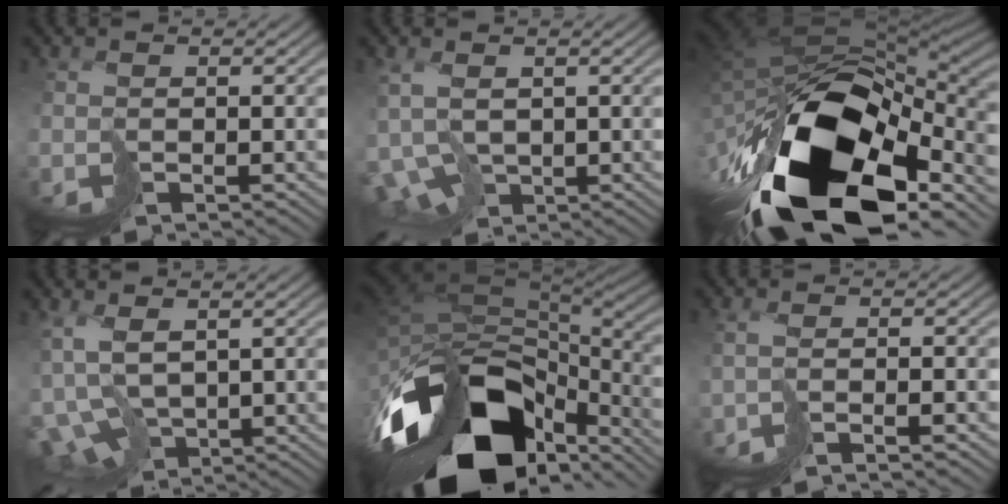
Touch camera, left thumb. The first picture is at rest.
{"total": 6.0, "force": [-0.9, 3.8, 4.5], "torque": [-0.114, -0.013, -0.008]}
{"total": 19.8, "force": [-9.2, 10.5, 14.0], "torque": [-0.289, -0.033, -0.133]}
{"total": 9.0, "force": [-1.7, 5.1, 7.2], "torque": [-0.180, -0.028, -0.018]}
{"total": 18.1, "force": [-10.1, 8.9, 12.0], "torque": [-0.252, -0.012, -0.141]}
{"total": 2.5, "force": [-2.1, -0.7, 1.2], "torque": [-0.016, 0.004, -0.040]}